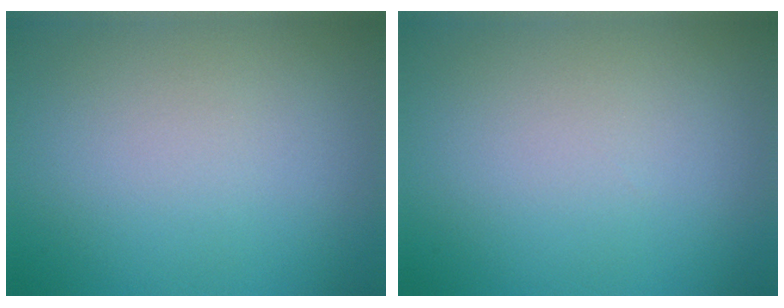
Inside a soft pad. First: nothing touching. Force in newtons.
{"total": 0.0}